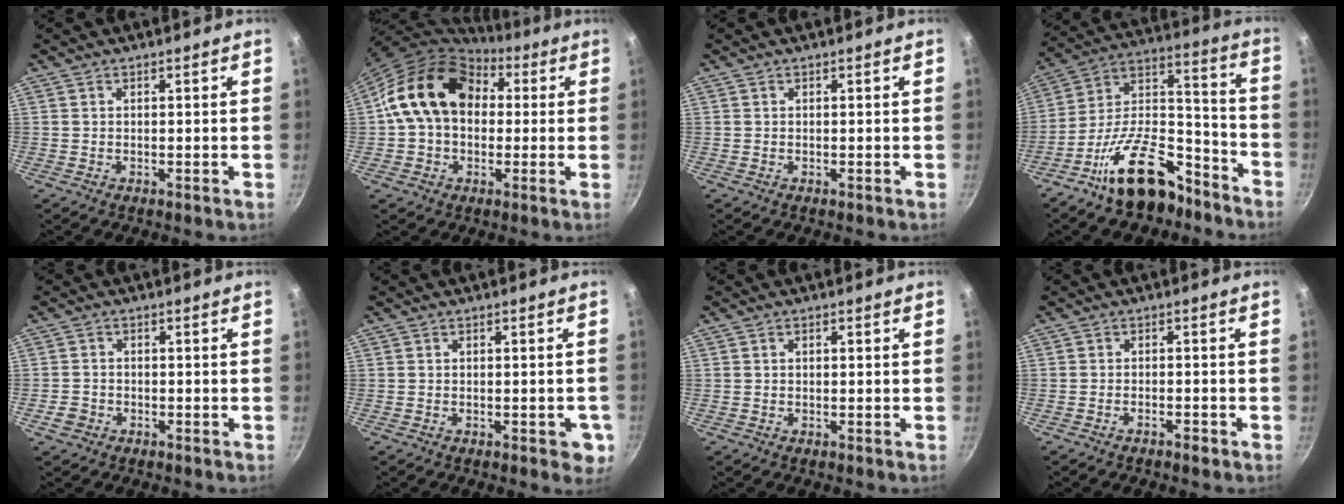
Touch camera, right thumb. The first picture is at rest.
{"total": 17.2, "force": [3.0, 13.0, 10.9], "torque": [-0.157, 0.034, 0.038]}
{"total": 0.0}
{"total": 19.9, "force": [-12.9, 9.7, 11.7], "torque": [-0.147, 0.118, -0.217]}
{"total": 2.9, "force": [-1.5, 2.3, 0.9], "torque": [-0.014, 0.019, -0.026]}
{"total": 4.4, "force": [-1.5, 2.1, 3.6], "torque": [-0.025, 0.006, -0.019]}
{"total": 0.8, "force": [0.1, 0.6, 0.6], "torque": [-0.010, 0.006, 0.002]}
{"total": 1.9, "force": [-1.4, 0.6, 1.0], "torque": [-0.020, 0.017, -0.021]}